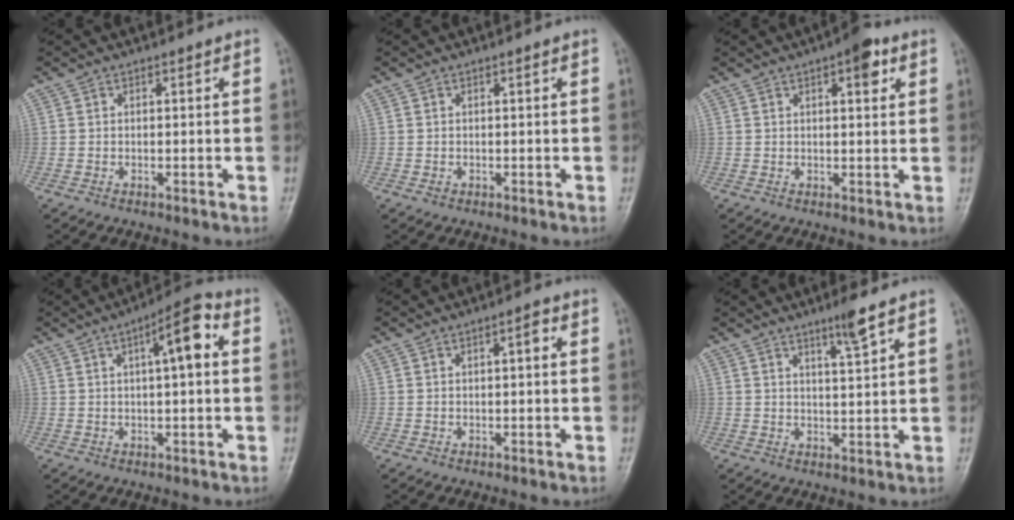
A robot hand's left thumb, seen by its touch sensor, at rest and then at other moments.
{"total": 0.5, "force": [0.1, 0.4, 0.3], "torque": [-0.002, 0.002, 0.004]}
{"total": 4.8, "force": [2.4, 1.8, 3.8], "torque": [-0.039, -0.004, 0.026]}
{"total": 8.4, "force": [1.9, 2.4, 7.8], "torque": [-0.111, 0.022, 0.021]}
{"total": 1.9, "force": [0.4, 0.5, 1.7], "torque": [-0.029, 0.003, 0.005]}
{"total": 4.2, "force": [2.9, -0.2, 3.1], "torque": [-0.053, -0.021, 0.053]}